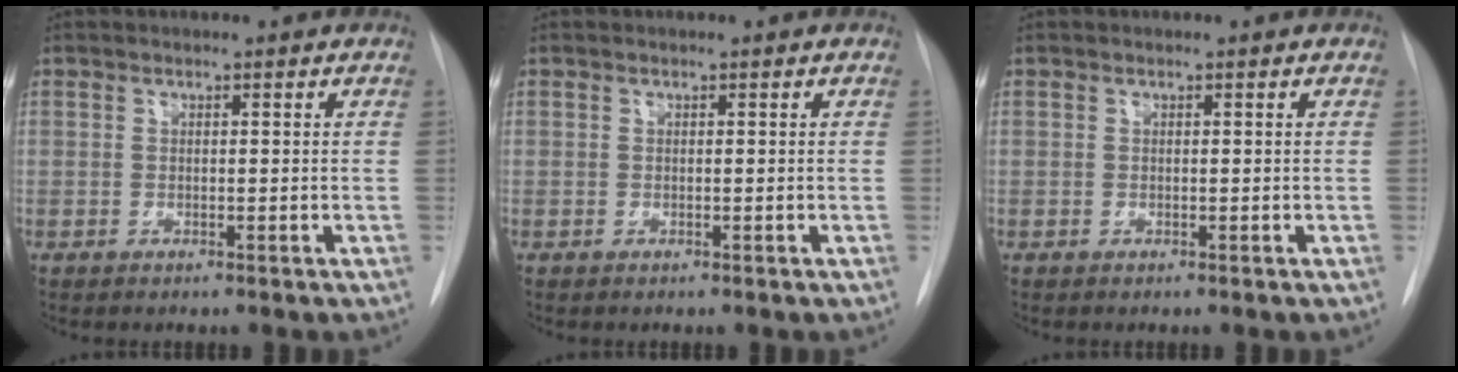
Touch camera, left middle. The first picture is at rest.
{"total": 0.0}
{"total": 0.0}